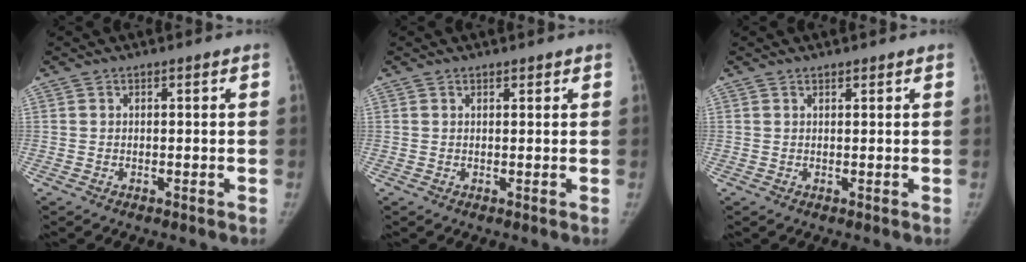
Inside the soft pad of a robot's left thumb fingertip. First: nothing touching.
{"total": 0.8, "force": [0.7, 0.4, 0.2], "torque": [-0.002, -0.005, 0.010]}
{"total": 0.8, "force": [0.7, 0.3, 0.2], "torque": [-0.005, -0.005, 0.012]}